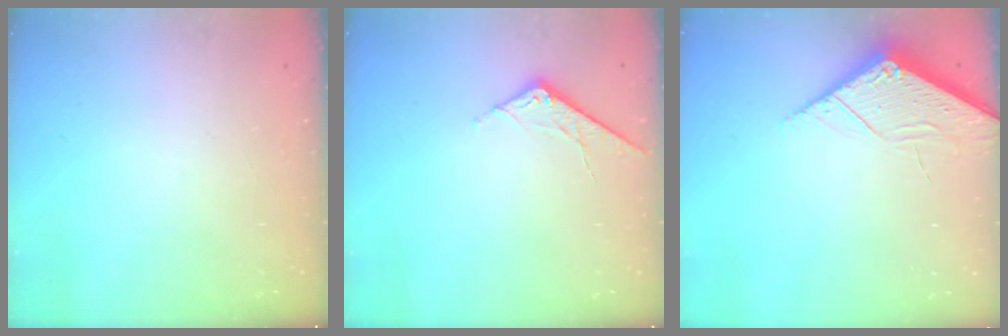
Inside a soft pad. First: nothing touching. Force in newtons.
{"total": 7.1, "press": 7.1, "slide": 0.6}
{"total": 3.9, "press": 3.9, "slide": 0.4}